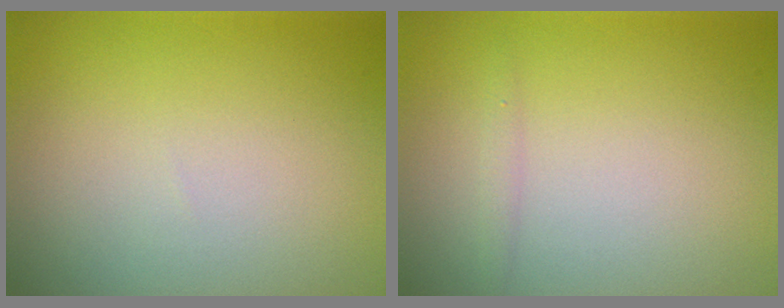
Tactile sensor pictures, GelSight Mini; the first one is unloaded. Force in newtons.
{"total": 0.6, "press": 0.6, "slide": 0.0}